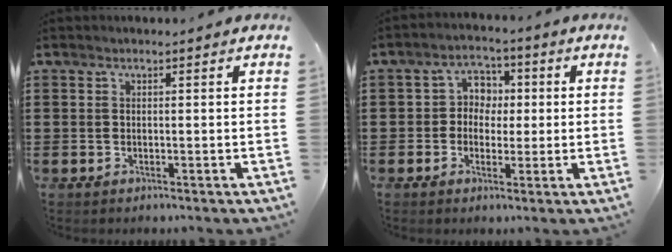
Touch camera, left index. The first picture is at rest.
{"total": 4.2, "force": [-0.3, 3.7, 1.8], "torque": [-0.051, 0.015, -0.014]}